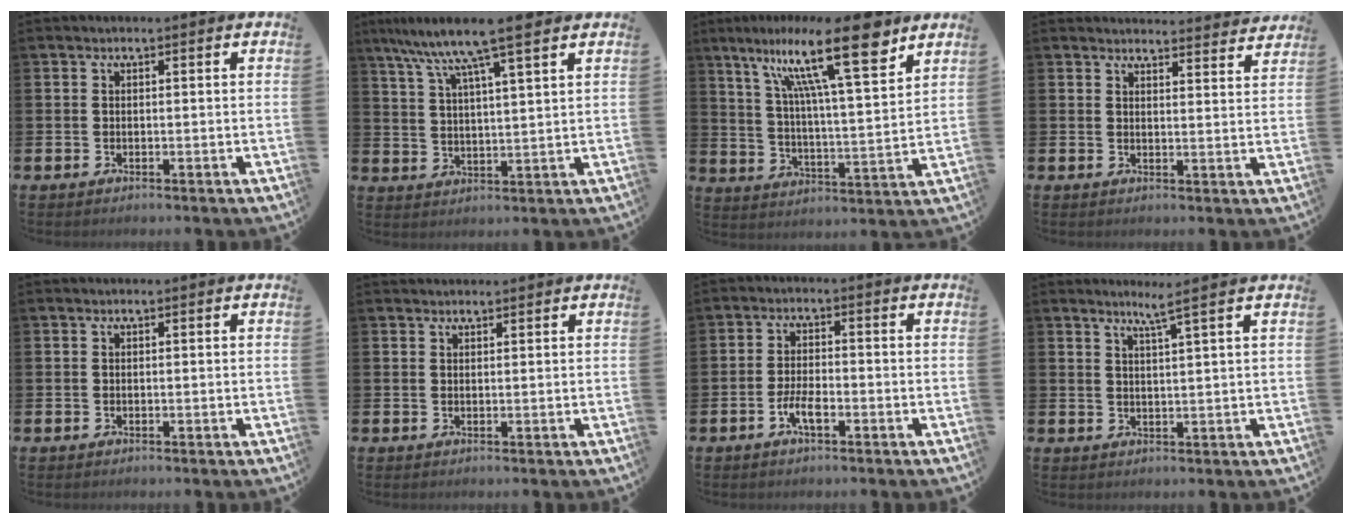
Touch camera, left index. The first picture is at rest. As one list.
[{"total": 9.2, "force": [7.5, 0.2, 5.2], "torque": [-0.115, -0.028, 0.130]}, {"total": 16.7, "force": [10.9, 3.1, 12.3], "torque": [-0.229, -0.044, 0.174]}, {"total": 3.6, "force": [3.6, 0.1, 0.0], "torque": [0.001, -0.027, 0.063]}, {"total": 0.0}, {"total": 1.0, "force": [1.0, 0.2, 0.1], "torque": [0.007, -0.003, 0.017]}, {"total": 3.4, "force": [-1.4, 1.1, 2.9], "torque": [-0.060, 0.003, -0.026]}, {"total": 2.9, "force": [2.4, -0.8, 1.4], "torque": [-0.037, -0.009, 0.041]}]